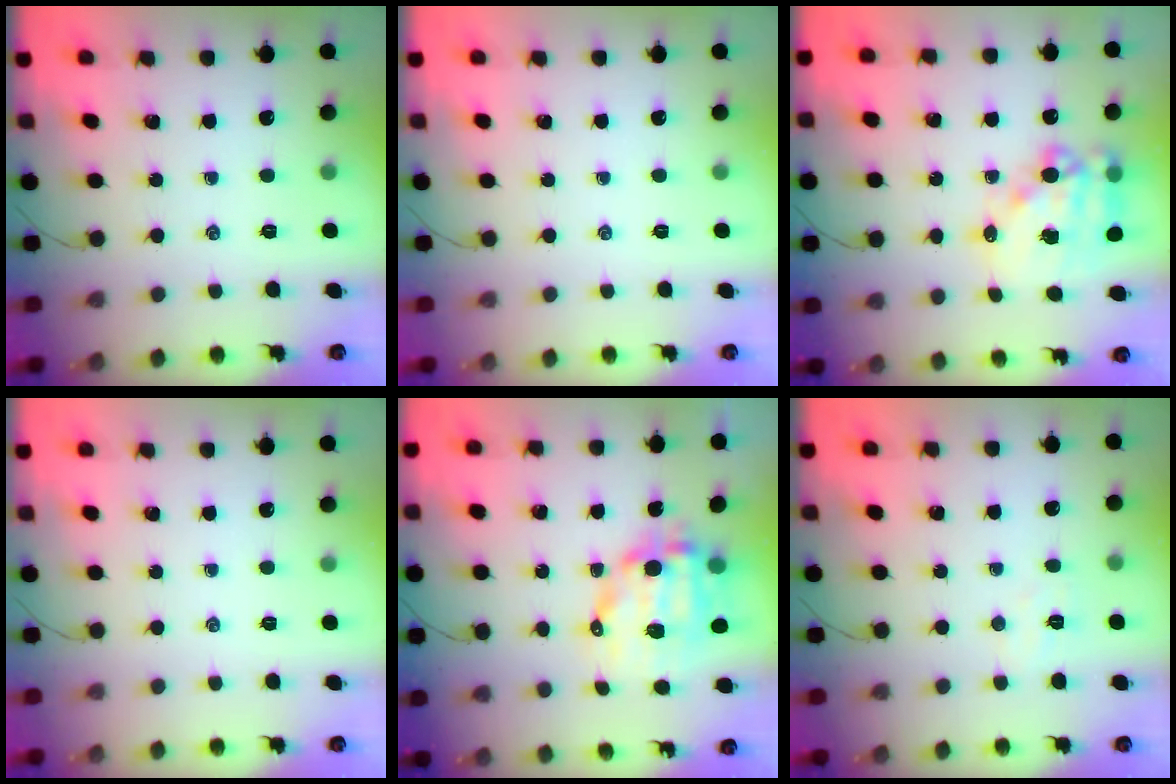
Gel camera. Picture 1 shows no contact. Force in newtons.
{"total": 0.0}
{"total": 14.8, "press": 14.5, "slide": 3.1}
{"total": 0.0}
{"total": 11.8, "press": 11.5, "slide": 2.6}
{"total": 3.6, "press": 3.5, "slide": 0.8}